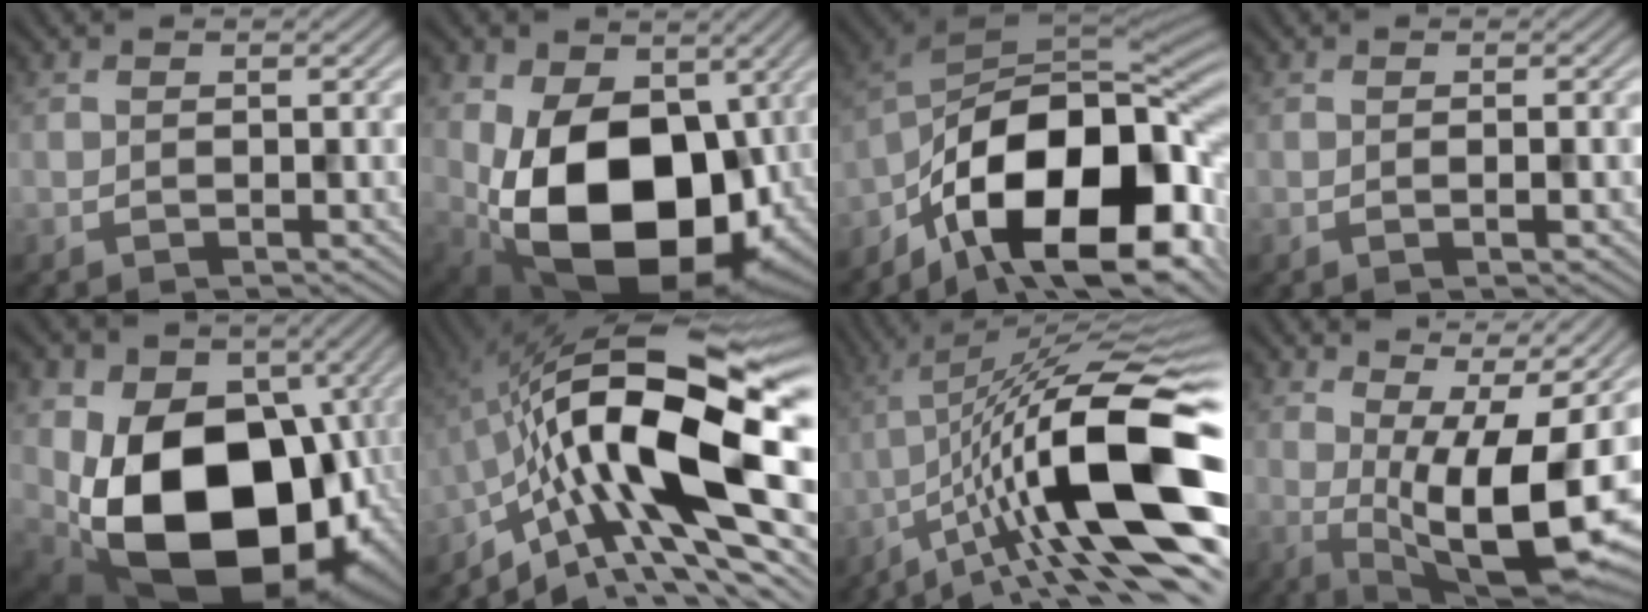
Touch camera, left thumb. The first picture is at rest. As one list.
[{"total": 18.5, "force": [-1.4, 12.6, 13.5], "torque": [-0.241, -0.051, -0.011]}, {"total": 19.5, "force": [-8.7, 9.7, 14.6], "torque": [-0.242, -0.028, -0.142]}, {"total": 0.9, "force": [-0.2, 0.1, 0.9], "torque": [-0.021, 0.000, -0.004]}, {"total": 19.7, "force": [-3.5, 13.5, 13.9], "torque": [-0.236, -0.054, -0.042]}, {"total": 19.7, "force": [-3.9, 8.2, 17.5], "torque": [-0.307, 0.023, -0.086]}, {"total": 19.1, "force": [-5.7, 4.5, 17.7], "torque": [-0.279, 0.005, -0.094]}, {"total": 15.0, "force": [1.0, 5.5, 13.9], "torque": [-0.208, 0.004, 0.030]}]